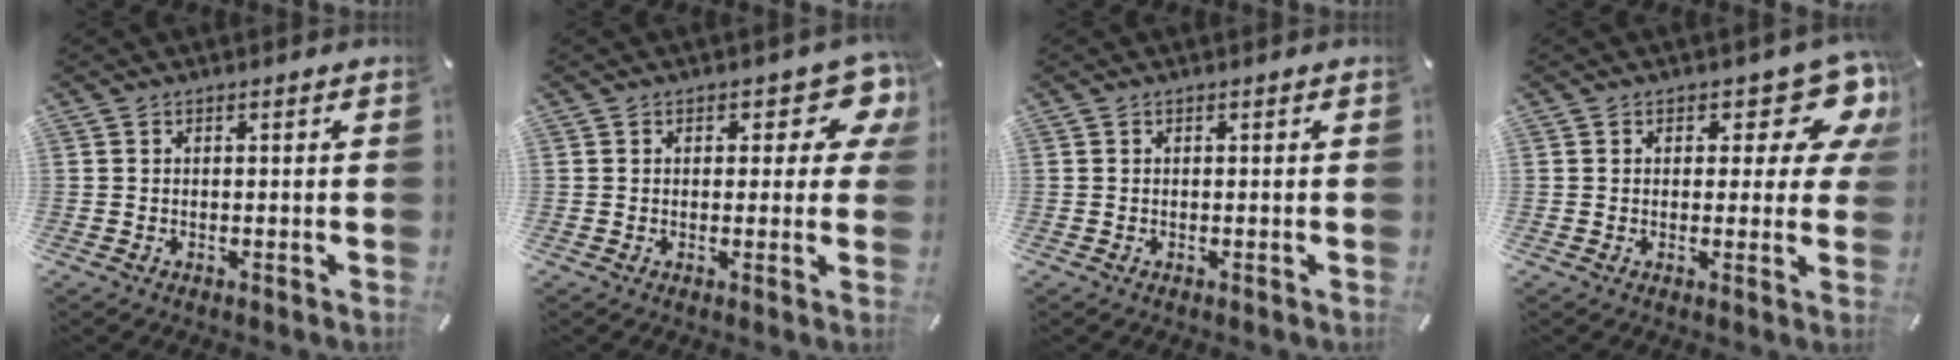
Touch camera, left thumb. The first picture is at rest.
{"total": 8.3, "force": [3.5, 4.2, 6.3], "torque": [-0.061, -0.016, 0.053]}
{"total": 0.0}
{"total": 11.7, "force": [6.0, 5.4, 8.4], "torque": [-0.096, -0.041, 0.102]}